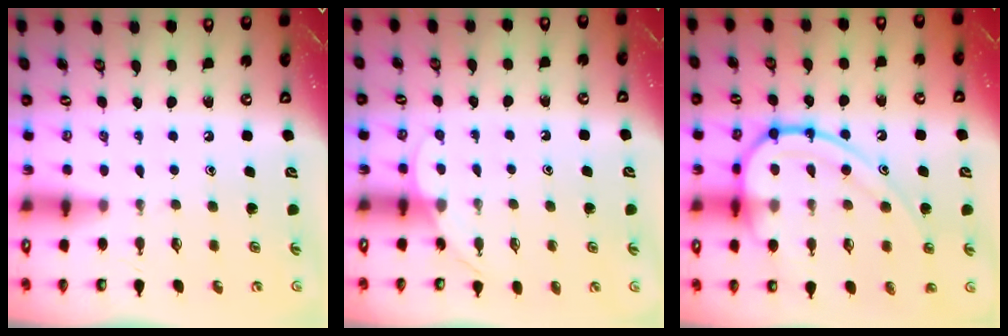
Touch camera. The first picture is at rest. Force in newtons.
{"total": 3.7, "press": 3.7, "slide": 0.4}
{"total": 18.0, "press": 17.9, "slide": 1.7}